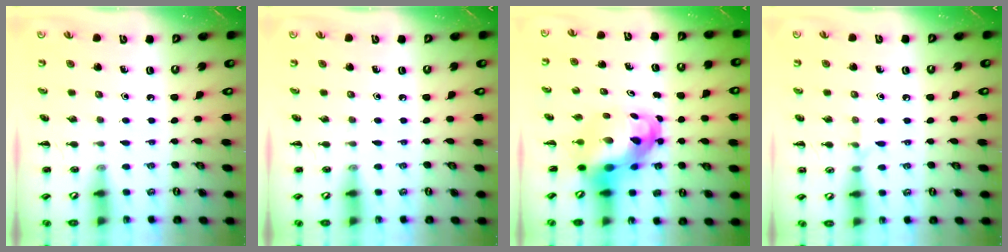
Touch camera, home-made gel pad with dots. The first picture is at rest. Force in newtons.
{"total": 0.0}
{"total": 6.3, "press": 6.0, "slide": 1.7}
{"total": 4.1, "press": 3.8, "slide": 1.4}